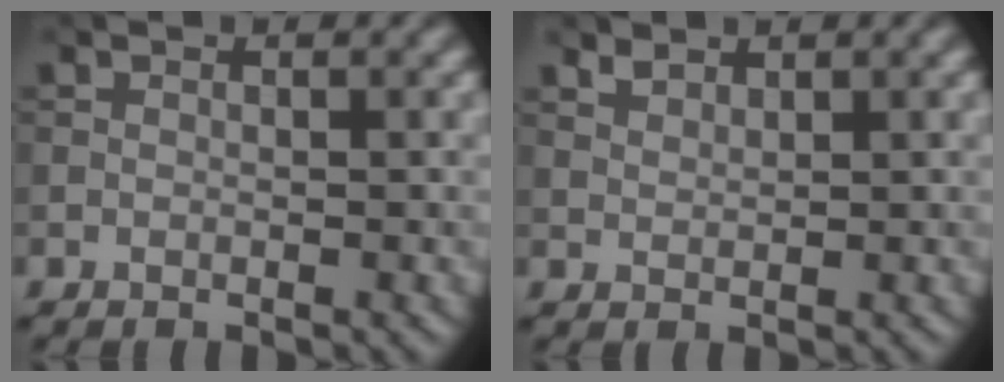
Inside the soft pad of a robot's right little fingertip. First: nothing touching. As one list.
[{"total": 1.2, "force": [1.1, 0.4, 0.3], "torque": [-0.010, 0.000, 0.026]}]